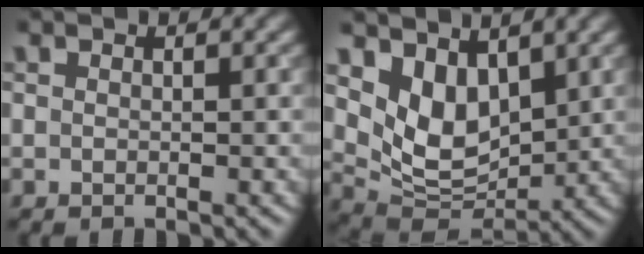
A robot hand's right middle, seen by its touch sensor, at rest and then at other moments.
{"total": 6.0, "force": [2.6, 3.7, 3.9], "torque": [-0.081, -0.019, 0.050]}